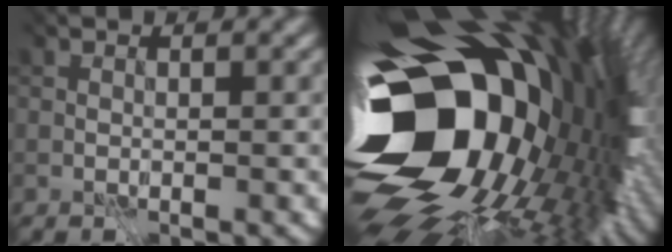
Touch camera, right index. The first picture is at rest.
{"total": 19.2, "force": [-4.0, 12.6, 14.0], "torque": [-0.253, -0.049, -0.045]}